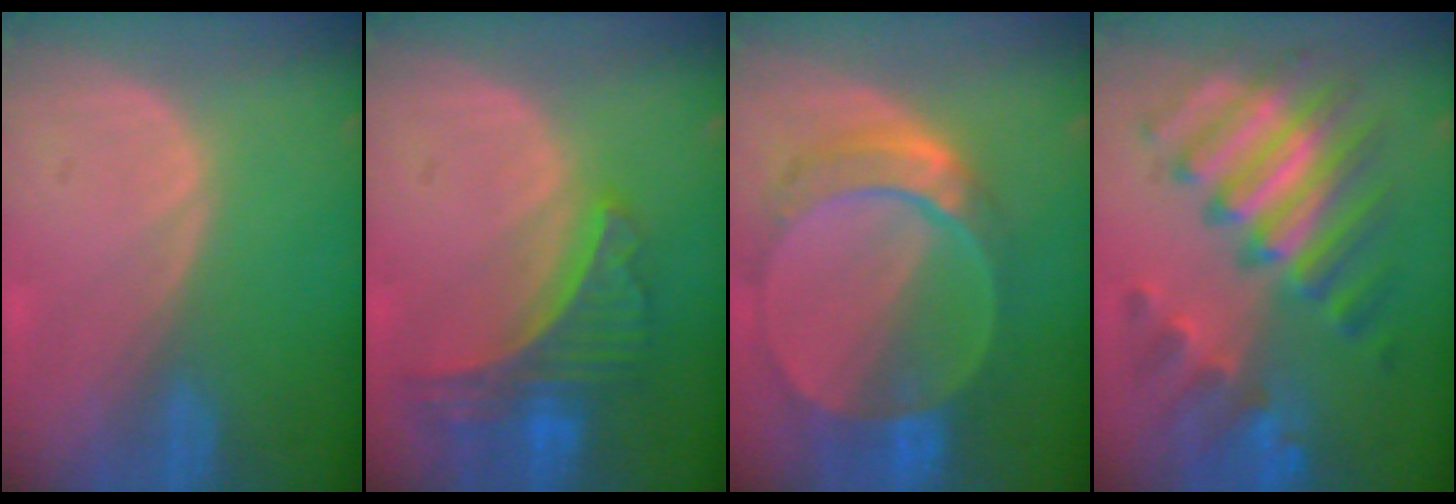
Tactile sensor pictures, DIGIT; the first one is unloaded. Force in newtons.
{"total": 7.9, "press": 7.0, "slide": 3.7}
{"total": 9.6, "press": 8.4, "slide": 4.7}
{"total": 11.6, "press": 11.6, "slide": 1.1}